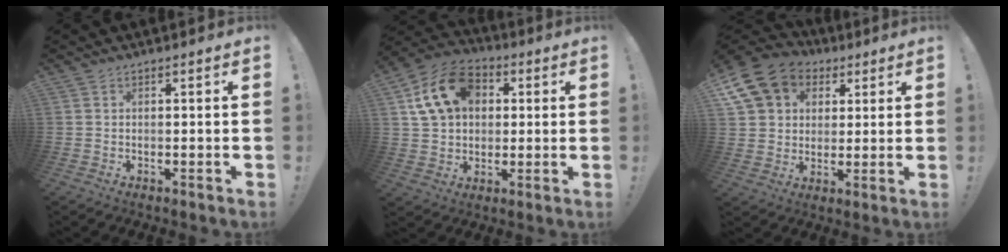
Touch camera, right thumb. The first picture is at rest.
{"total": 16.5, "force": [5.5, 12.3, 9.4], "torque": [-0.150, 0.001, 0.111]}
{"total": 14.3, "force": [6.0, 11.5, 5.9], "torque": [-0.092, -0.027, 0.126]}